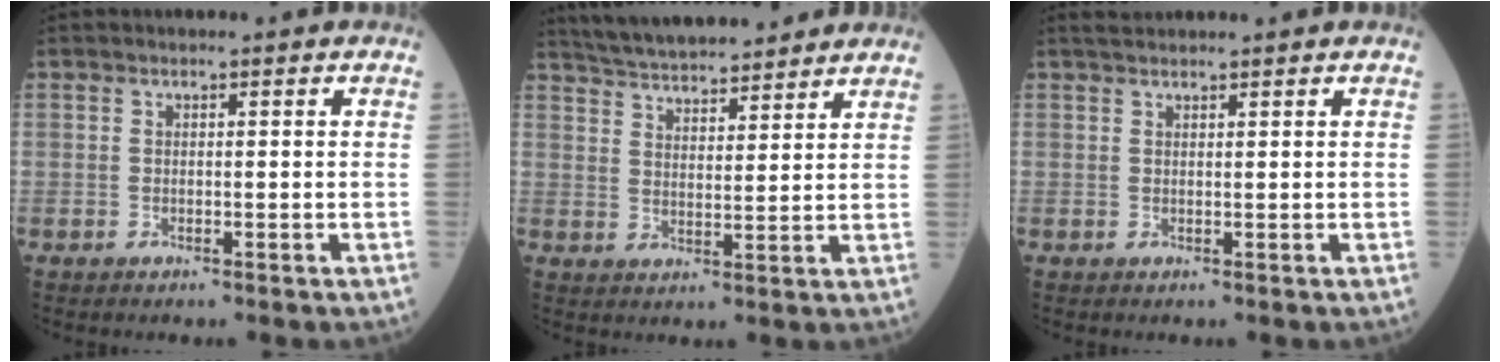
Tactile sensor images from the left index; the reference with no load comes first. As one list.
[{"total": 14.7, "force": [13.4, 2.3, 5.7], "torque": [-0.097, 0.028, 0.208]}, {"total": 3.6, "force": [3.3, 0.0, 1.4], "torque": [-0.018, 0.031, 0.054]}]